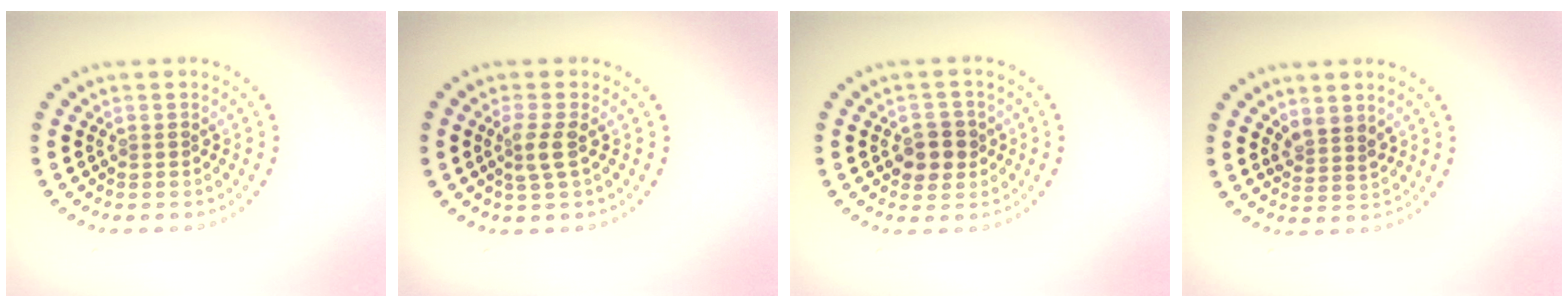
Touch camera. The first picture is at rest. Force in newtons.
{"total": 1.9, "press": 1.4, "slide": 1.3}
{"total": 2.8, "press": 2.7, "slide": 0.7}
{"total": 1.9, "press": 1.6, "slide": 1.1}